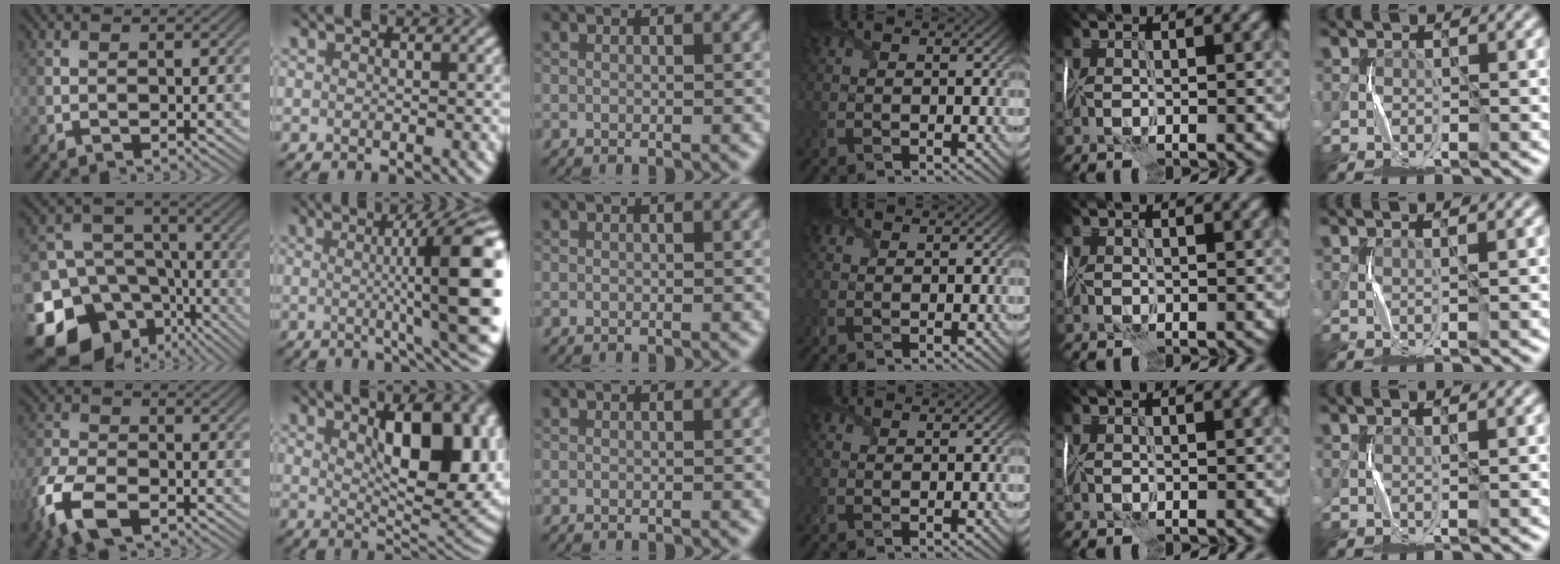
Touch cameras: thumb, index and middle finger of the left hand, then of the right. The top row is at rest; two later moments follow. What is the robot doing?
{"motion": "fold", "object": "tissue"}